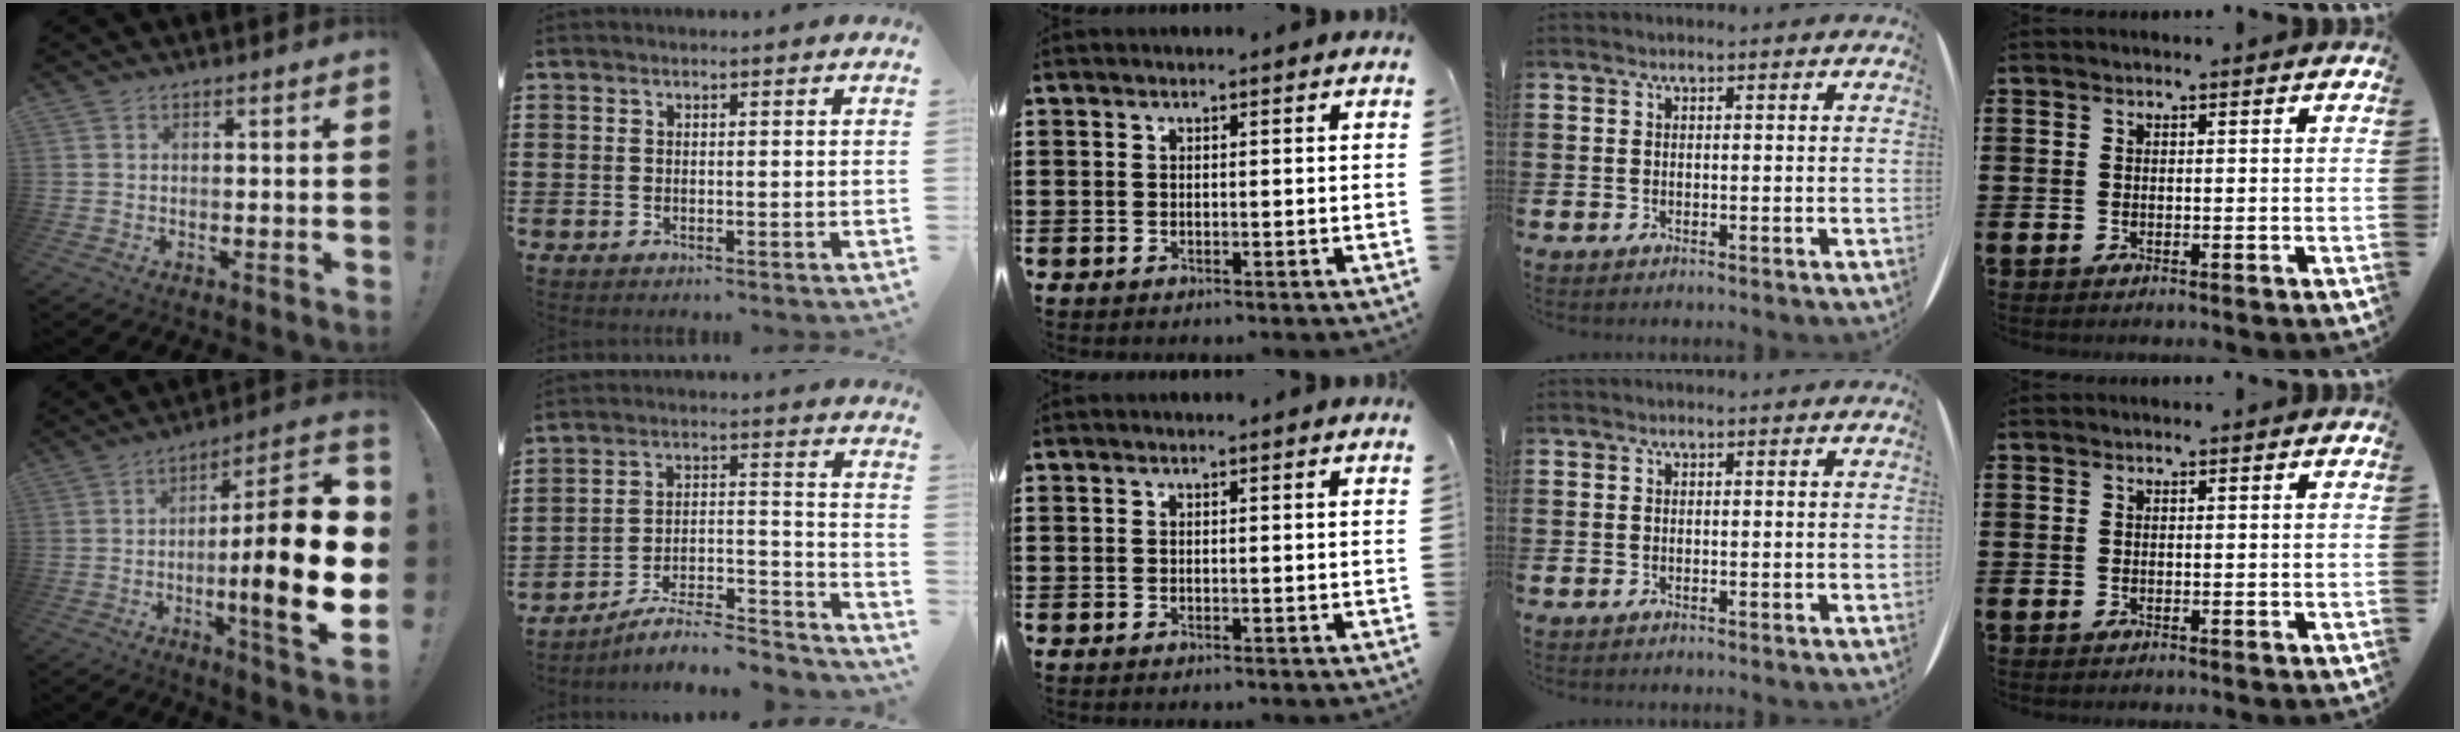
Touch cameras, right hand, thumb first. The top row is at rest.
{"thumb": {"total": 23.2, "force": [-4.1, 3.5, 22.6], "torque": [-0.361, 0.011, -0.068]}, "index": {"total": 7.0, "force": [-6.0, 2.0, 3.1], "torque": [-0.051, 0.004, -0.115]}}